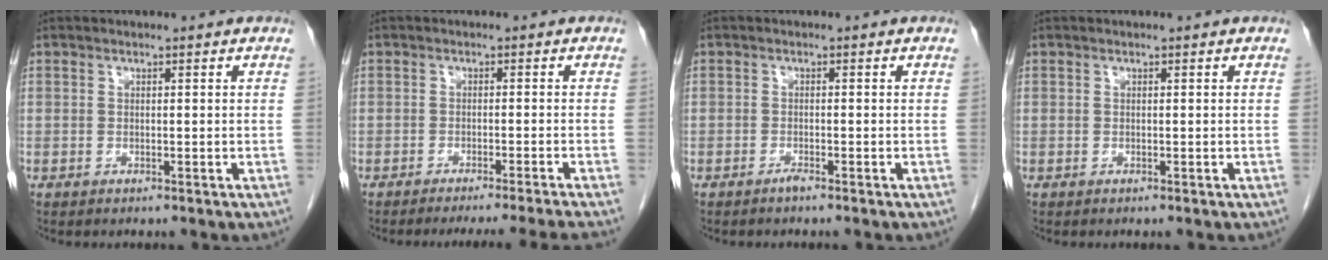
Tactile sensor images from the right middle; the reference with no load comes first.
{"total": 9.8, "force": [-8.8, -2.5, 3.5], "torque": [-0.017, -0.022, -0.117]}
{"total": 0.9, "force": [-0.8, -0.1, 0.4], "torque": [-0.010, 0.000, -0.013]}
{"total": 0.0}